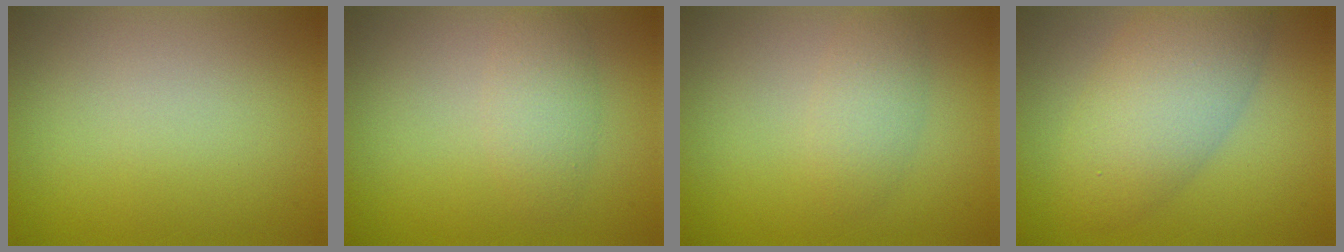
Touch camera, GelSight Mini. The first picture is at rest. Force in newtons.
{"total": 2.4, "press": 2.4, "slide": 0.0}
{"total": 2.2, "press": 2.2, "slide": 0.1}
{"total": 6.3, "press": 6.3, "slide": 0.2}